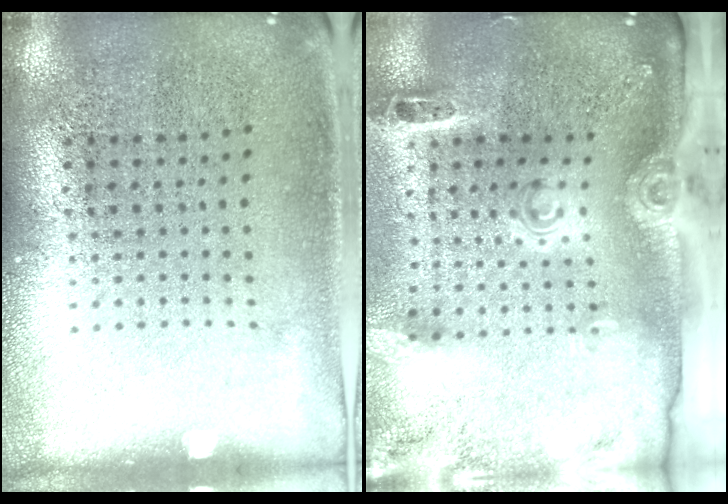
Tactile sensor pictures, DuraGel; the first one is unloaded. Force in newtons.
{"total": 3.1, "press": 2.1, "slide": 2.3}